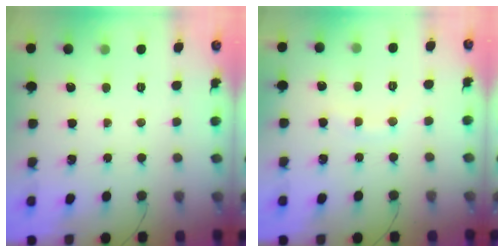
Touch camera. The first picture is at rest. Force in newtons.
{"total": 4.6, "press": 4.4, "slide": 1.2}